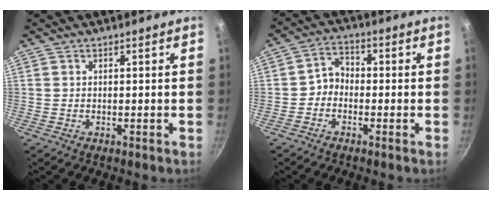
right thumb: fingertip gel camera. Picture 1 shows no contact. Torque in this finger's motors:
{"motor_torque": [-0.24, -0.26, -0.01, 0.15, 0.10]}